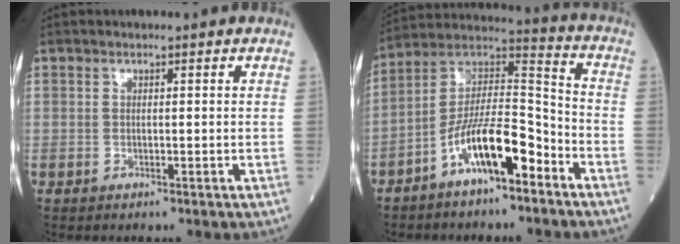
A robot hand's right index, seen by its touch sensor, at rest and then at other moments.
{"total": 12.7, "force": [-7.0, 3.2, 10.1], "torque": [-0.191, 0.019, -0.126]}